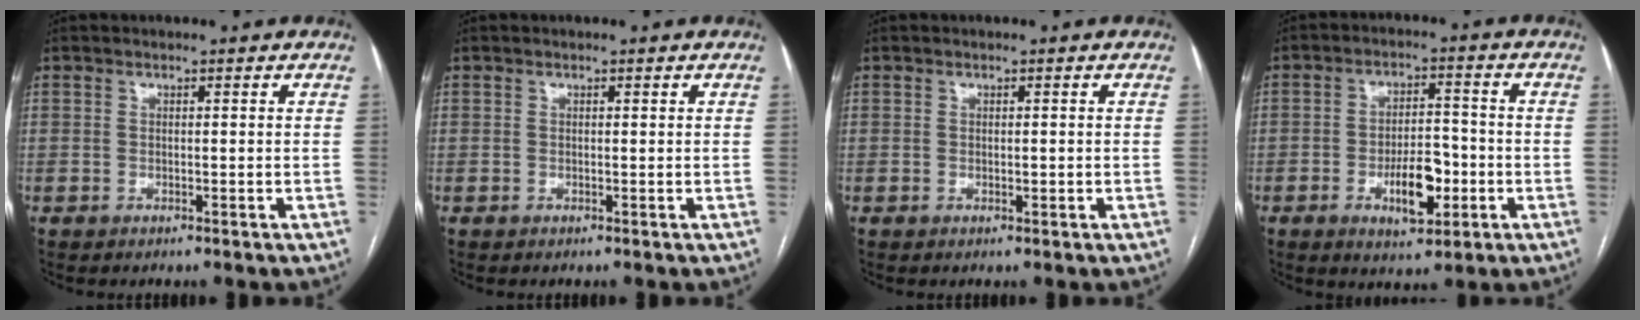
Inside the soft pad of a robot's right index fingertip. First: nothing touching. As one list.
[{"total": 0.0}, {"total": 0.6, "force": [0.0, 0.3, 0.5], "torque": [-0.008, -0.002, 0.003]}, {"total": 8.0, "force": [-2.7, 3.3, 6.8], "torque": [-0.113, 0.004, -0.038]}]